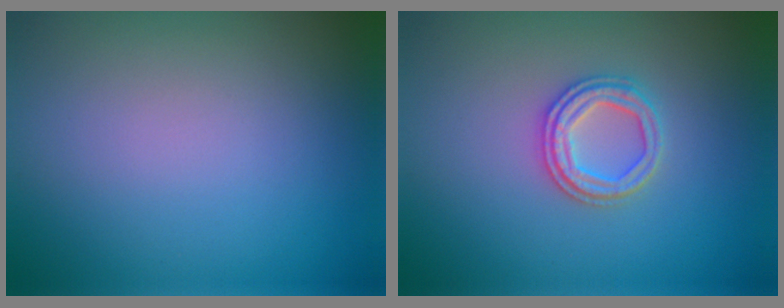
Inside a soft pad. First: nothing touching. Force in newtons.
{"total": 2.8, "press": 2.6, "slide": 1.0}